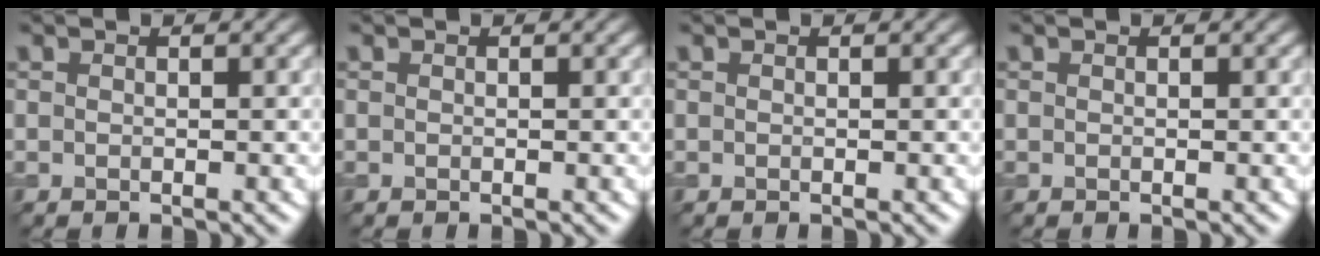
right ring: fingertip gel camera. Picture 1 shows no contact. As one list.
[{"total": 0.0}, {"total": 0.0}, {"total": 0.0}]